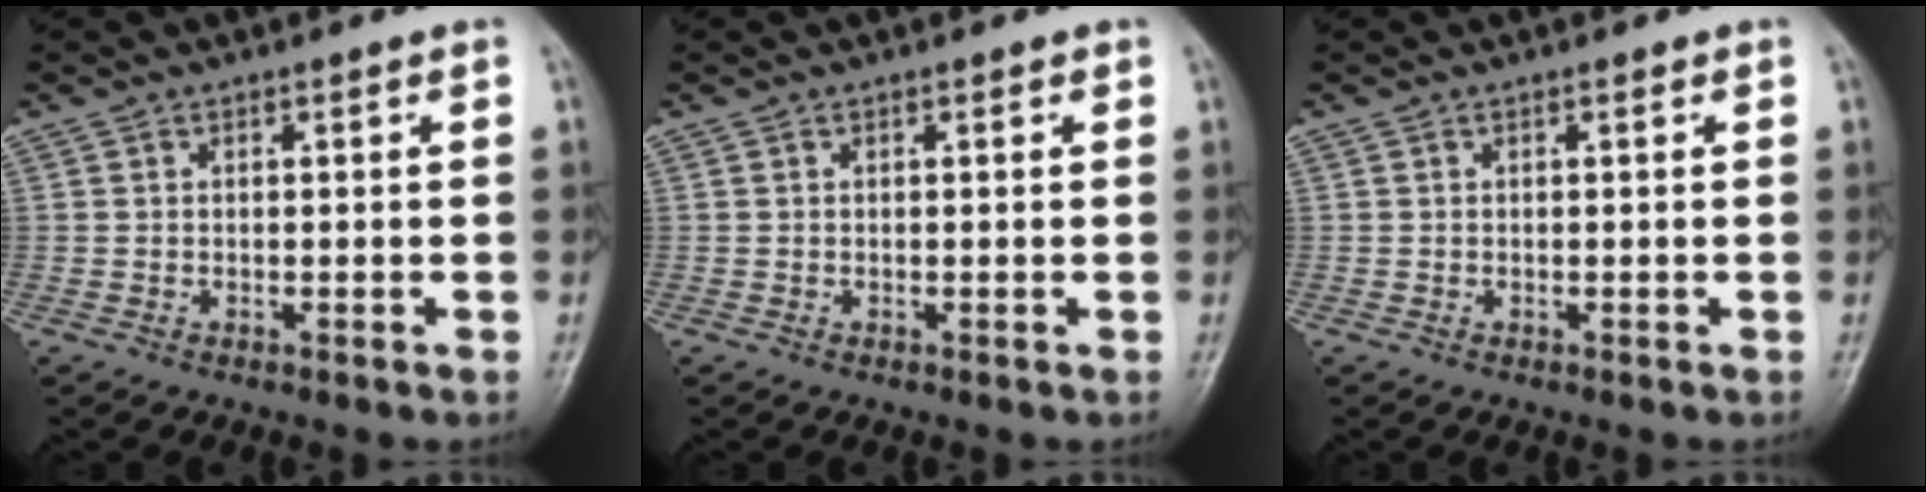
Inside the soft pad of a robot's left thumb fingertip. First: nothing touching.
{"total": 0.6, "force": [0.3, 0.2, 0.4], "torque": [-0.008, 0.000, 0.002]}
{"total": 0.0}